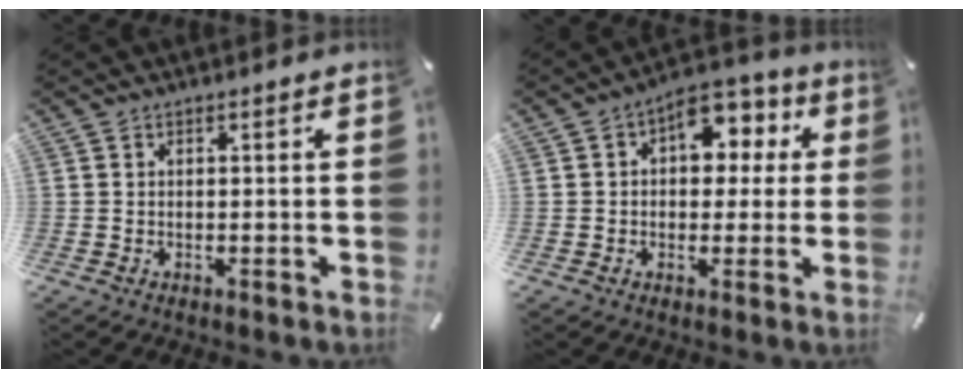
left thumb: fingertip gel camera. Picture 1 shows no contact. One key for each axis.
{"total": 9.2, "fx": 3.1, "fy": 7.1, "fz": 5.0, "tx": -0.066, "ty": -0.016, "tz": 0.052}